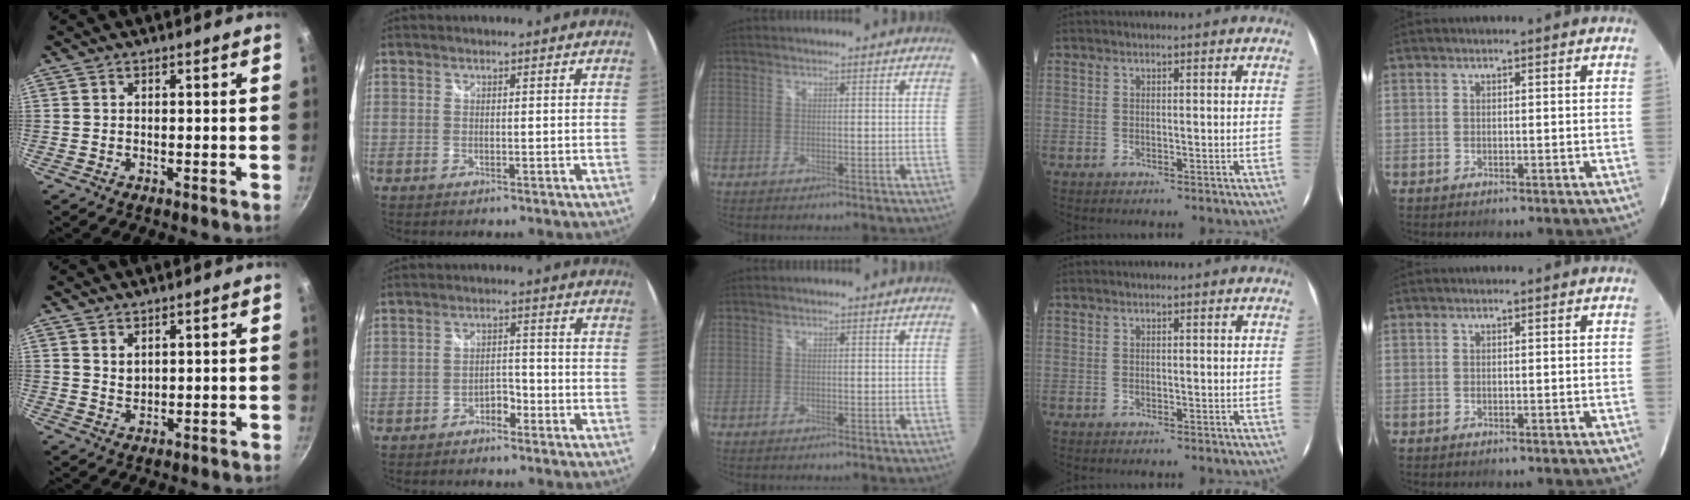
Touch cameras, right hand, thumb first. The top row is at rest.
{"thumb": {"total": 2.2, "force": [1.4, 1.3, 1.1], "torque": [-0.017, -0.010, 0.028]}, "index": {"total": 3.4, "force": [-2.5, 1.8, 1.4], "torque": [-0.029, 0.006, -0.038]}}